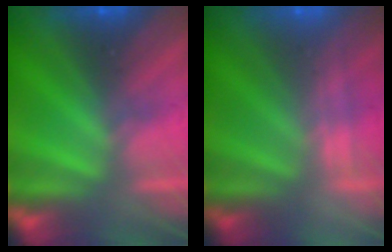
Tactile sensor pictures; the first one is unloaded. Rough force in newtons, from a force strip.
{"total": 2.2}